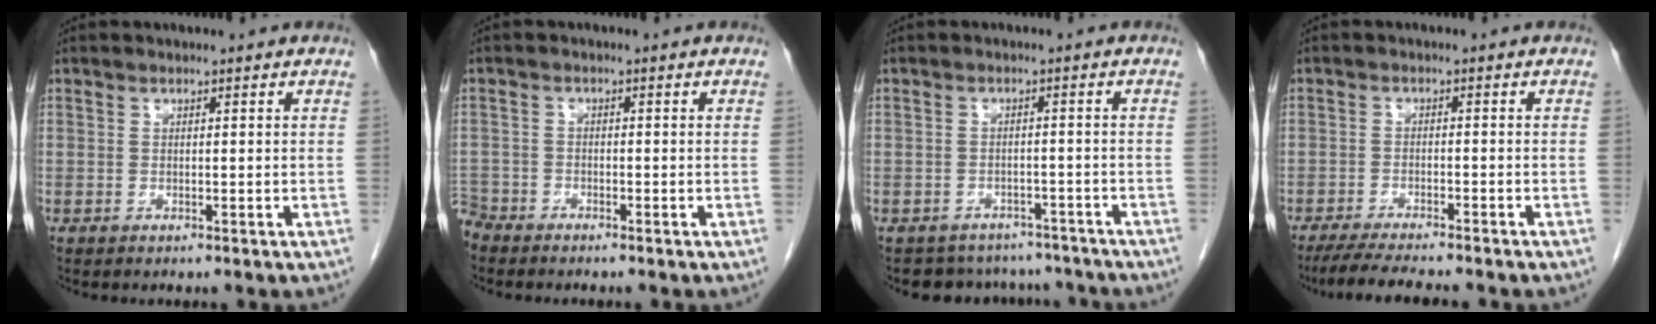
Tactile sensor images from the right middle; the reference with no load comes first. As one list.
[{"total": 3.3, "force": [-3.2, 1.0, 0.0], "torque": [0.002, -0.007, -0.063]}, {"total": 7.9, "force": [-7.2, 3.4, 0.2], "torque": [0.004, 0.021, -0.082]}, {"total": 8.2, "force": [-7.1, 0.4, 4.0], "torque": [-0.062, -0.019, -0.114]}]